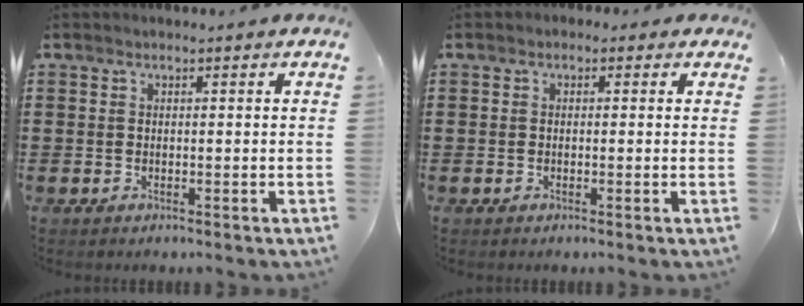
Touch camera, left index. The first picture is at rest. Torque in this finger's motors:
{"motor_torque": [2.14, 0.00, 0.30, 0.00]}